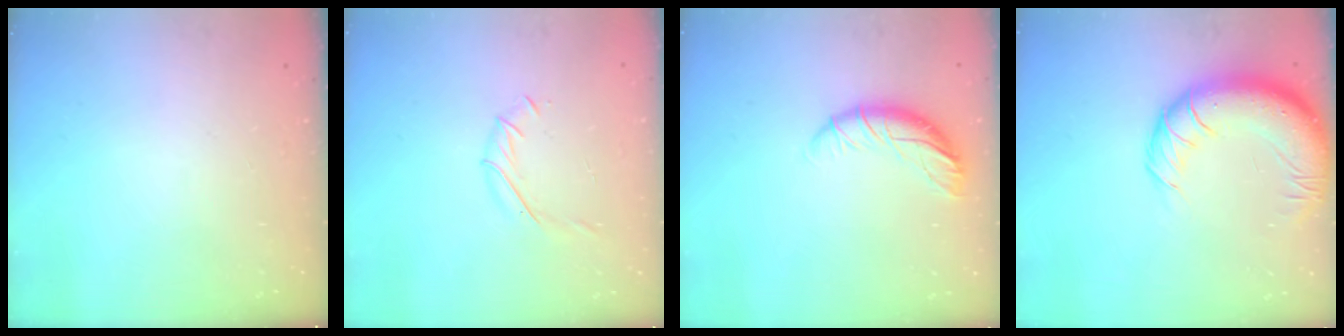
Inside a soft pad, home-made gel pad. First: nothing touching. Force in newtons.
{"total": 3.8, "press": 3.7, "slide": 1.0}
{"total": 10.0, "press": 9.9, "slide": 1.6}
{"total": 19.0, "press": 18.5, "slide": 4.4}